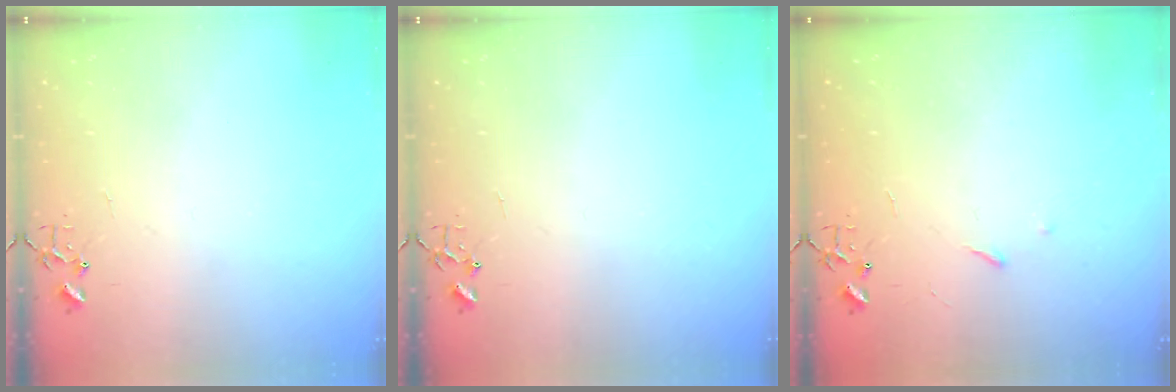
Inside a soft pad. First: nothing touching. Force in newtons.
{"total": 0.0}
{"total": 2.9, "press": 2.8, "slide": 0.5}